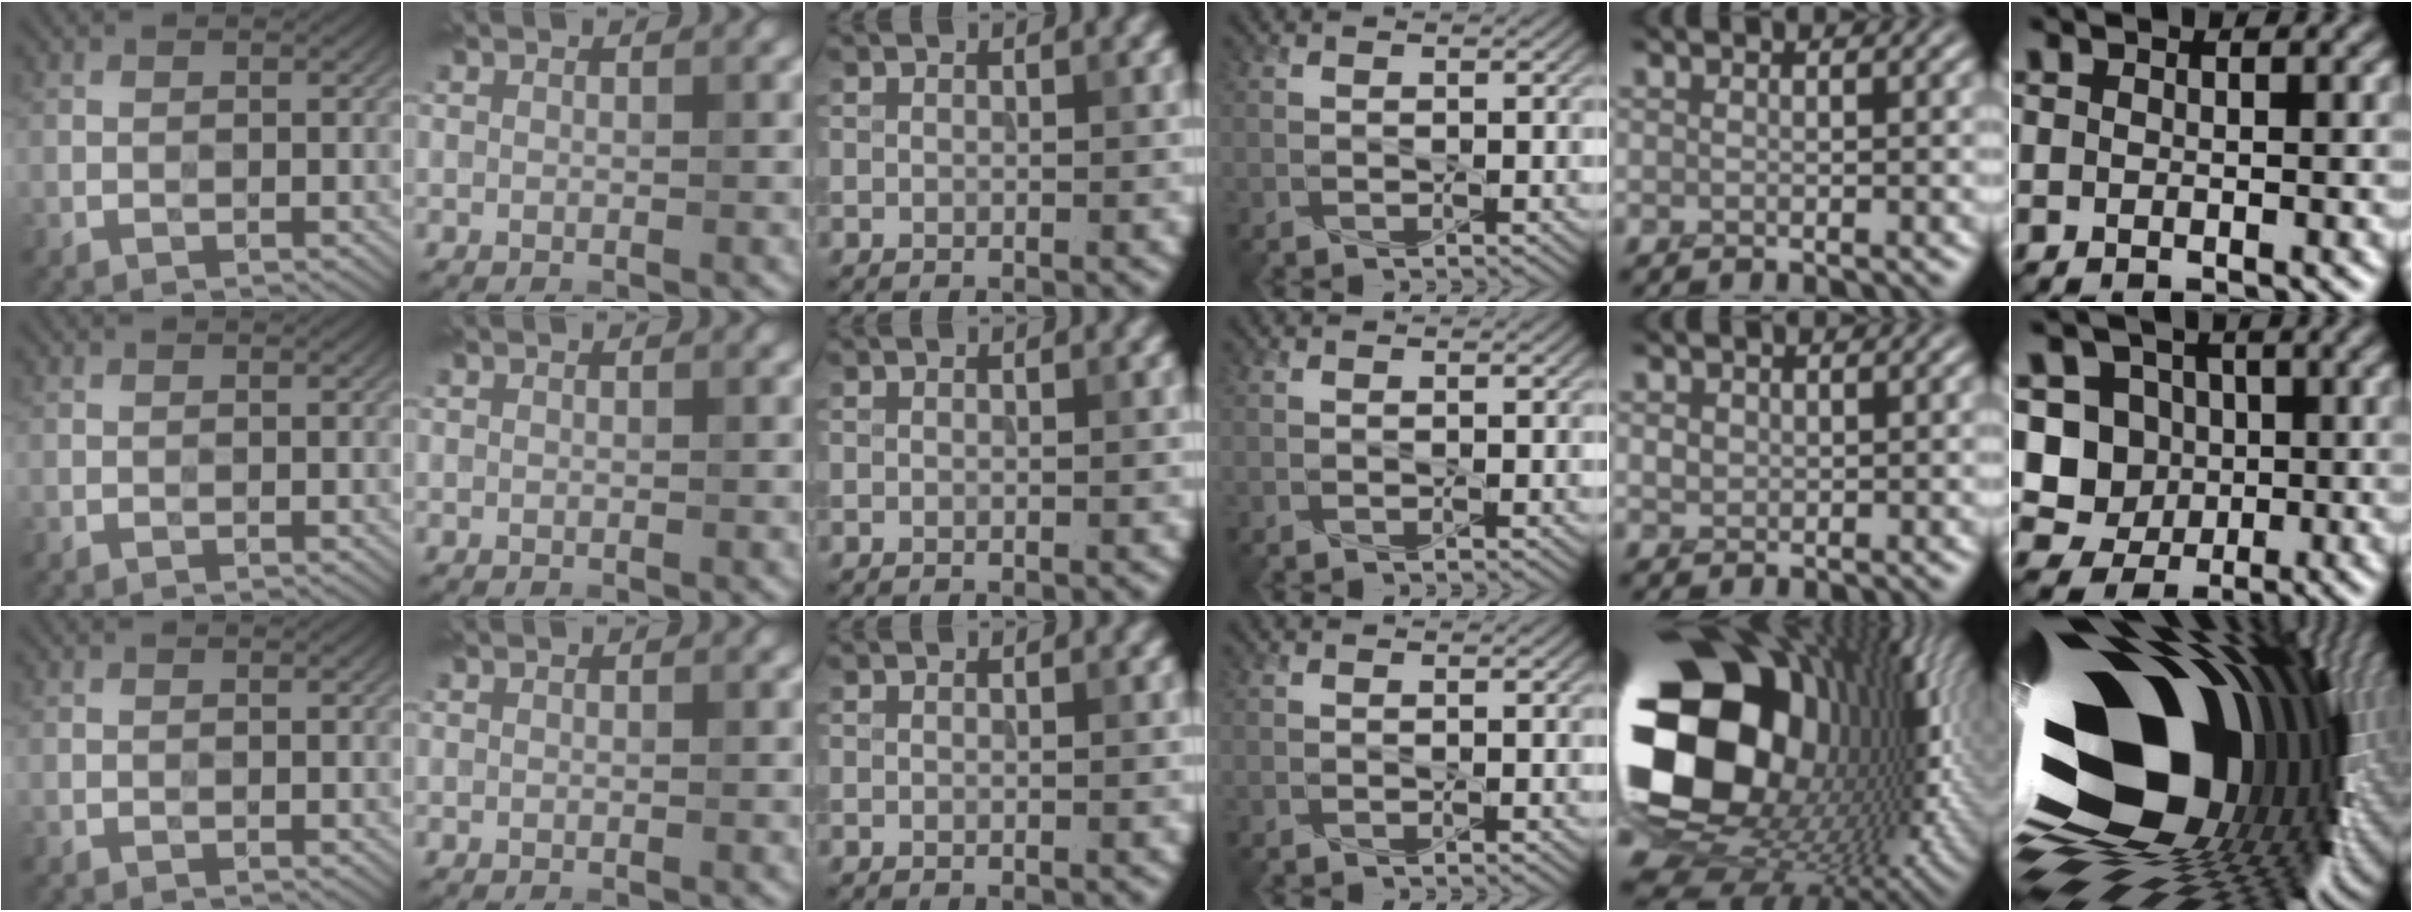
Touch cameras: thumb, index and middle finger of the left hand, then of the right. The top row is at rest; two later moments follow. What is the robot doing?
{"motion": "press", "object": "stapler"}